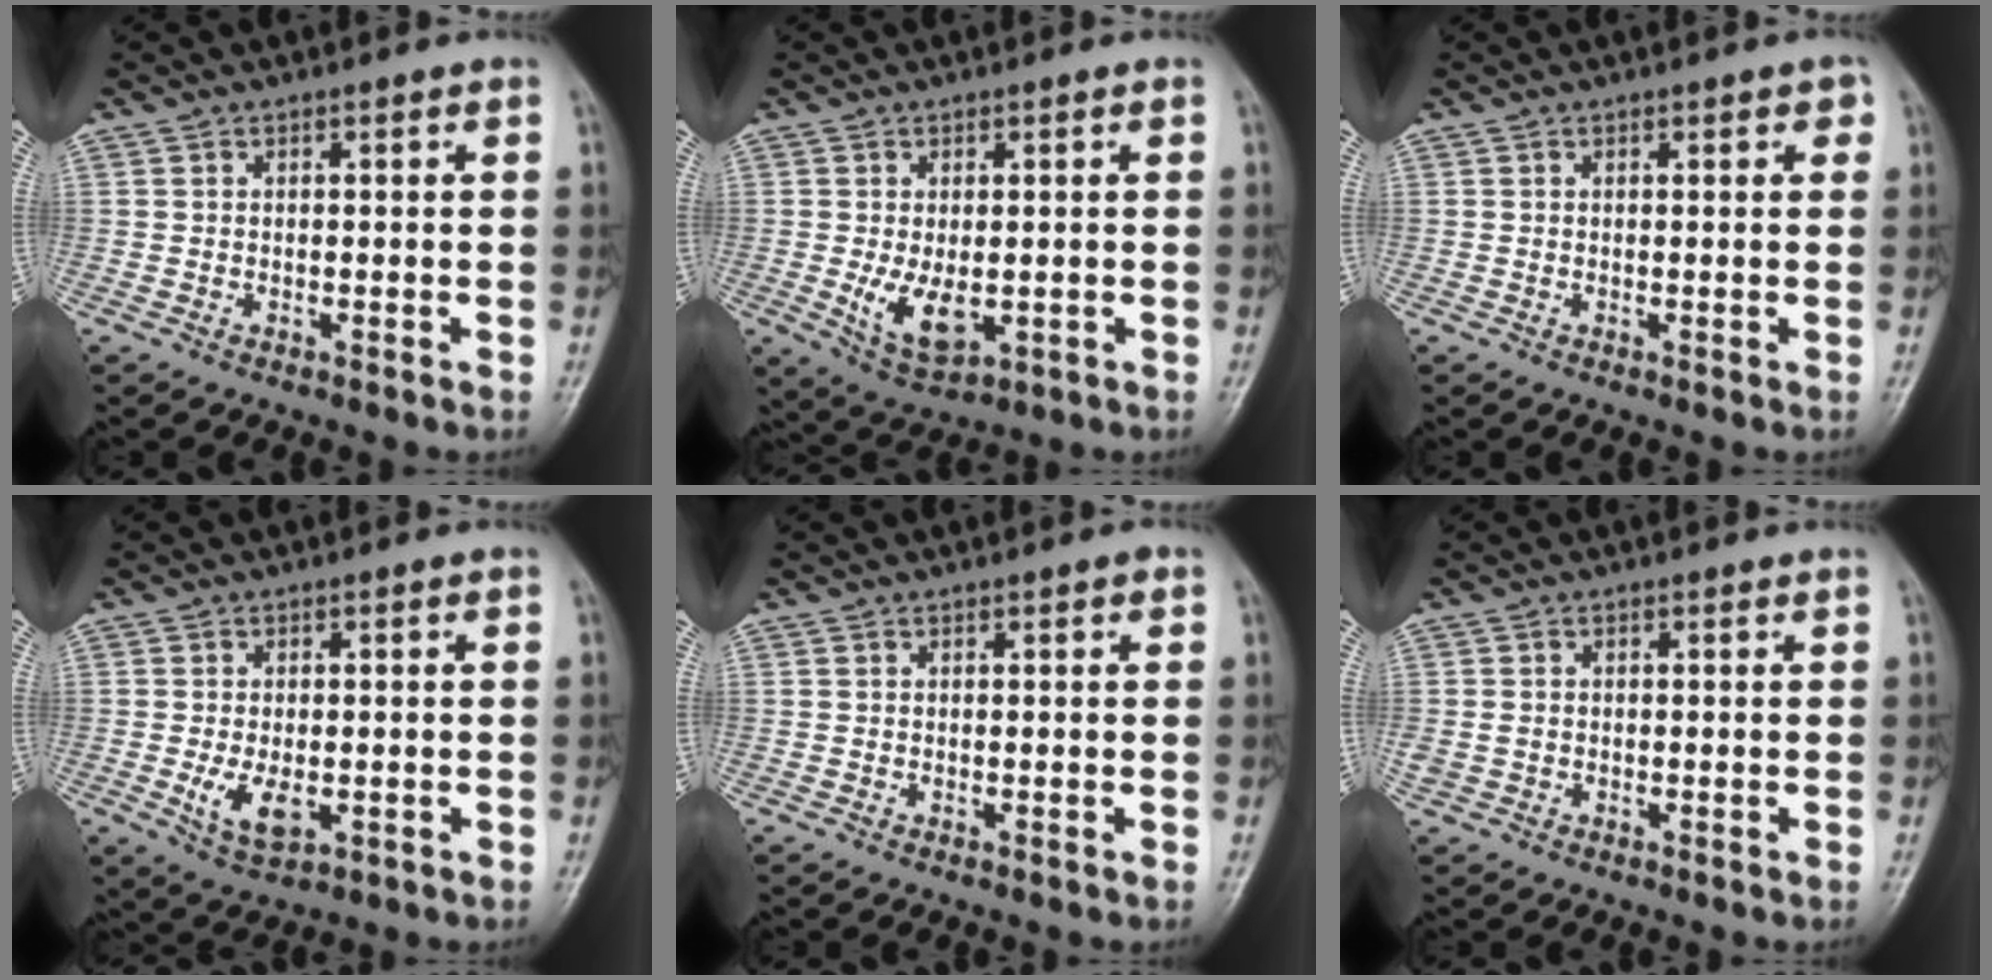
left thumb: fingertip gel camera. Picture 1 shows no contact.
{"total": 7.6, "force": [-1.0, 3.9, 6.4], "torque": [-0.106, -0.007, -0.005]}
{"total": 1.8, "force": [0.7, 0.7, 1.5], "torque": [-0.014, 0.001, 0.006]}
{"total": 6.4, "force": [-1.4, 3.3, 5.3], "torque": [-0.093, -0.002, -0.018]}
{"total": 0.8, "force": [0.2, 0.2, 0.7], "torque": [-0.013, 0.001, 0.001]}
{"total": 1.7, "force": [-0.3, 1.4, 0.9], "torque": [-0.021, 0.002, -0.004]}